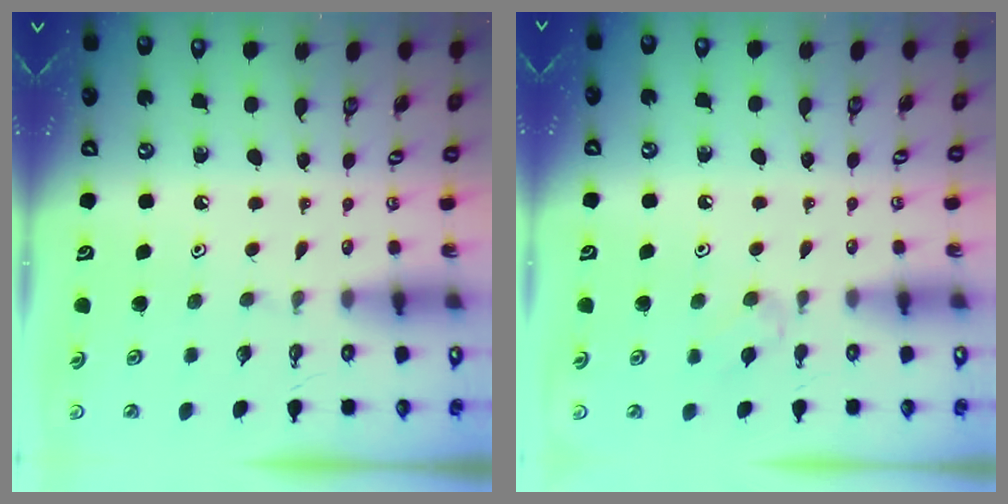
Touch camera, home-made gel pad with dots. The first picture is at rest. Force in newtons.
{"total": 4.1, "press": 4.0, "slide": 0.9}